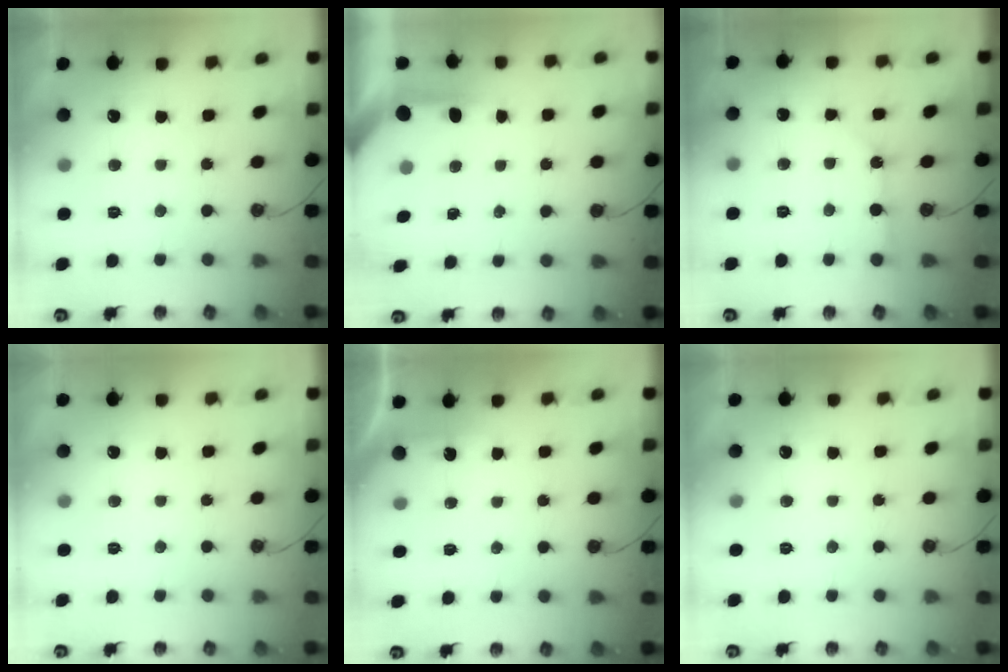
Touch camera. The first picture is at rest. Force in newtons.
{"total": 4.0, "press": 4.0, "slide": 0.5}
{"total": 2.8, "press": 2.8, "slide": 0.3}
{"total": 0.0}
{"total": 2.1, "press": 2.1, "slide": 0.2}
{"total": 0.0}